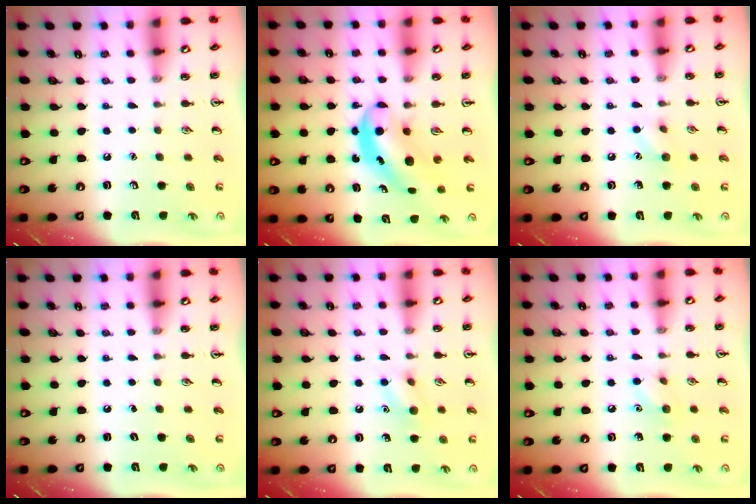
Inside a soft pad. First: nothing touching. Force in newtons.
{"total": 6.3, "press": 6.2, "slide": 1.3}
{"total": 5.9, "press": 5.7, "slide": 1.8}
{"total": 0.0}
{"total": 7.8, "press": 7.7, "slide": 1.2}
{"total": 5.9, "press": 5.6, "slide": 1.9}